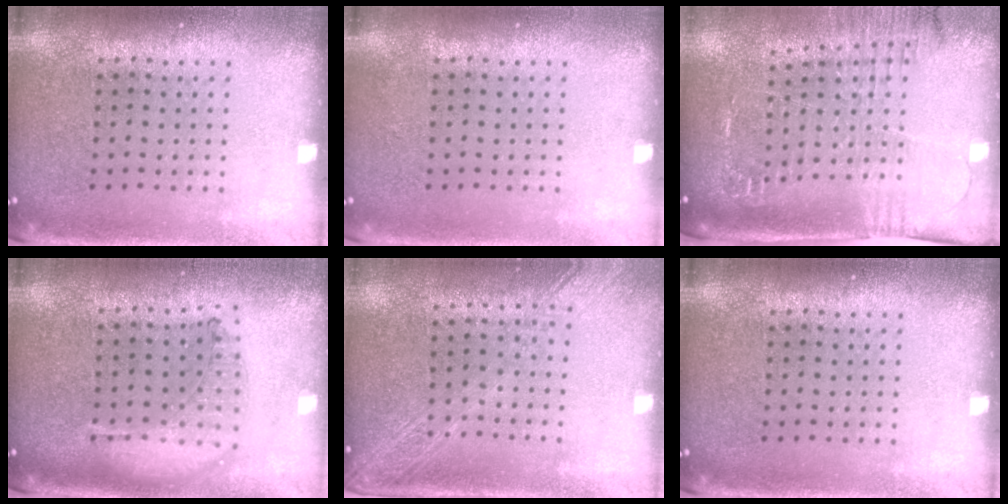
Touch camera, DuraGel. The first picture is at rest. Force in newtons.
{"total": 0.0}
{"total": 1.9, "press": 1.8, "slide": 0.8}
{"total": 1.1, "press": 1.0, "slide": 0.2}
{"total": 1.8, "press": 1.5, "slide": 1.0}
{"total": 0.0}